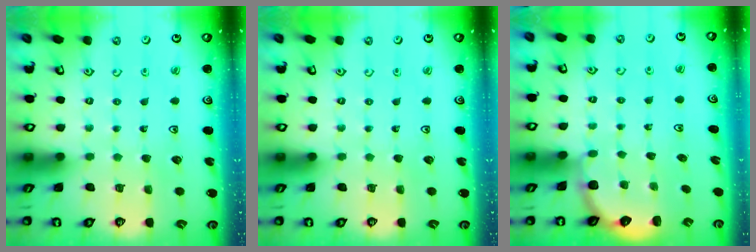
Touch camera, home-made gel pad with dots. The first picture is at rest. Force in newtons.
{"total": 0.0}
{"total": 2.2, "press": 1.1, "slide": 1.9}